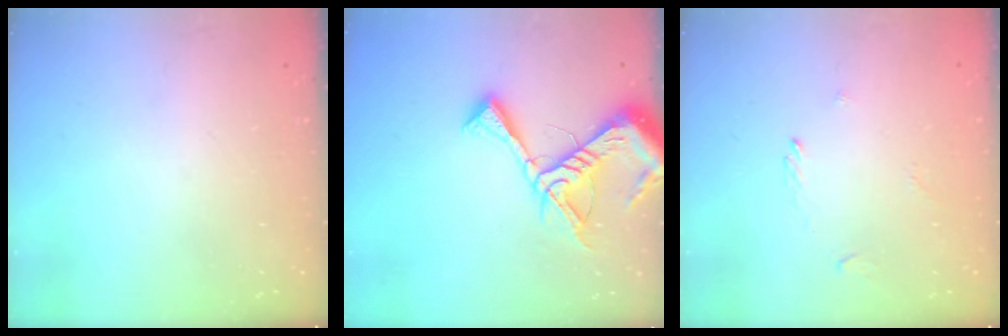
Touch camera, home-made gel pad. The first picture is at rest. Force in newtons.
{"total": 13.8, "press": 13.8, "slide": 1.3}
{"total": 1.4, "press": 1.3, "slide": 0.4}